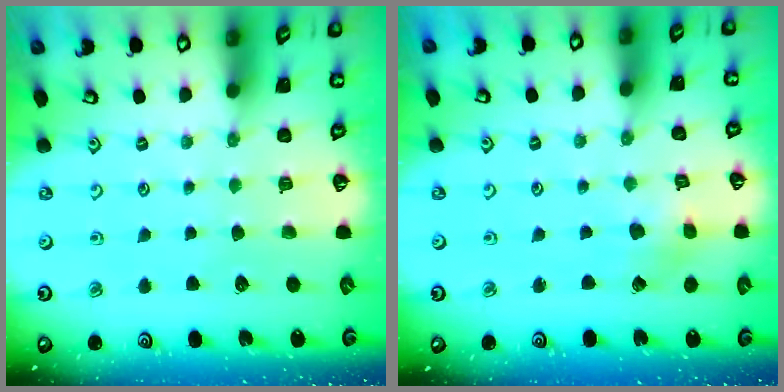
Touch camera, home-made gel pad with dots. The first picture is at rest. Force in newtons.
{"total": 3.6, "press": 3.6, "slide": 0.4}